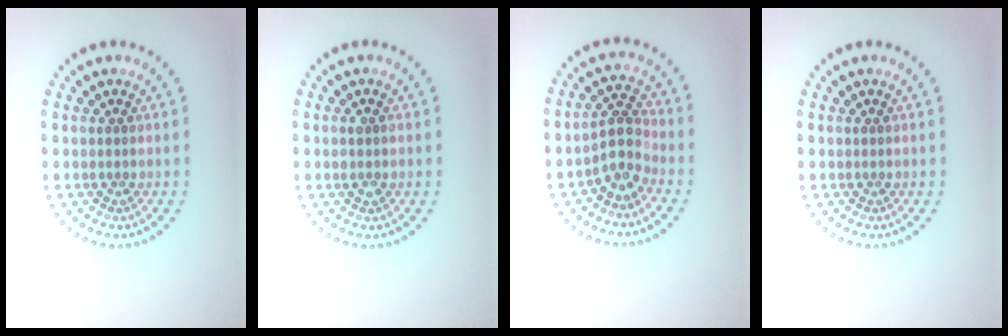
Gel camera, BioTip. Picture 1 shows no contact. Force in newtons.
{"total": 1.2, "press": 1.1, "slide": 0.3}
{"total": 2.6, "press": 2.0, "slide": 1.6}
{"total": 0.0}